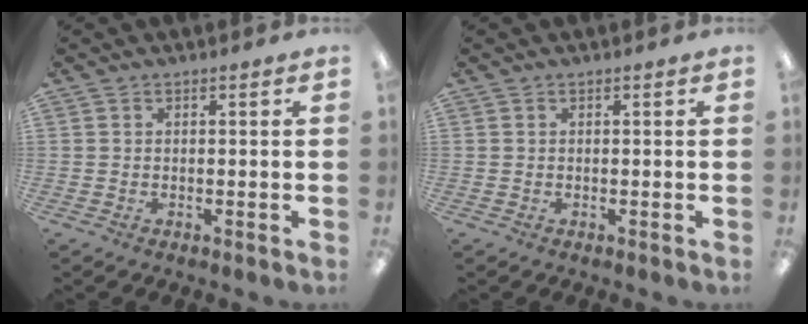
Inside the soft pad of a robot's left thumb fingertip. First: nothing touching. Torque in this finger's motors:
{"motor_torque": [0.00, 0.00, -0.03, 0.03, 0.00]}